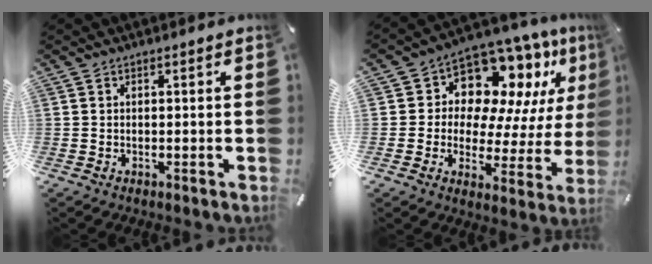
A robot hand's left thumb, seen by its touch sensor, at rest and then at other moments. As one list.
[{"total": 13.2, "force": [8.9, 8.3, 5.2], "torque": [-0.079, -0.090, 0.160]}]